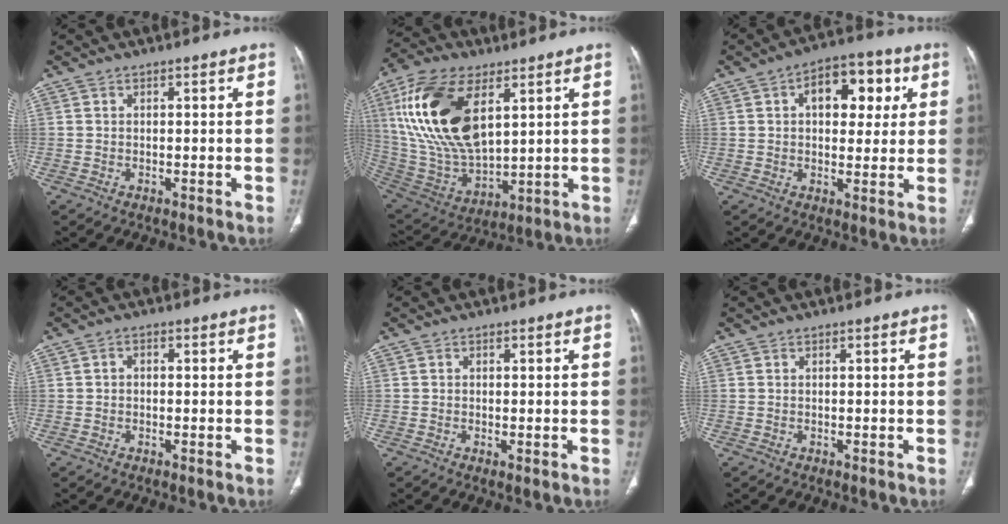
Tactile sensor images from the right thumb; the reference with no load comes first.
{"total": 22.6, "force": [7.6, 11.6, 17.8], "torque": [-0.350, -0.025, 0.150]}
{"total": 12.2, "force": [3.7, 7.3, 9.1], "torque": [-0.084, 0.010, 0.048]}
{"total": 1.3, "force": [0.1, 1.1, 0.8], "torque": [-0.008, 0.007, -0.002]}
{"total": 0.8, "force": [-0.1, 0.3, 0.7], "torque": [-0.016, -0.004, -0.002]}
{"total": 0.0}